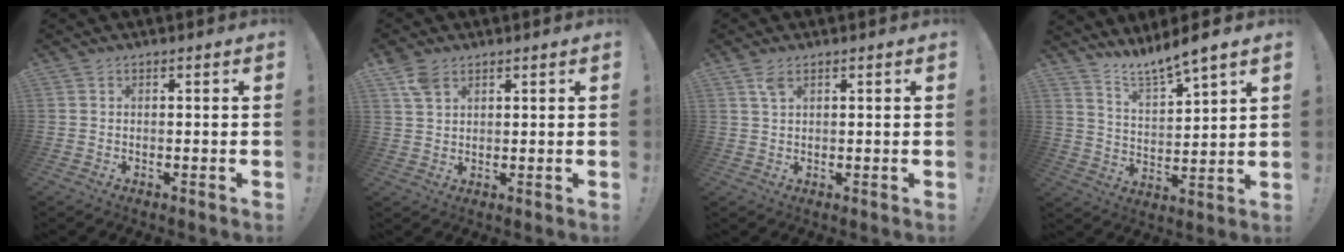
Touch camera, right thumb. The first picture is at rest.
{"total": 5.5, "force": [3.4, 3.2, 3.0], "torque": [-0.056, -0.009, 0.066]}
{"total": 3.2, "force": [1.8, 1.4, 2.3], "torque": [-0.049, 0.001, 0.032]}
{"total": 8.4, "force": [7.8, 0.5, 3.0], "torque": [-0.062, -0.059, 0.139]}